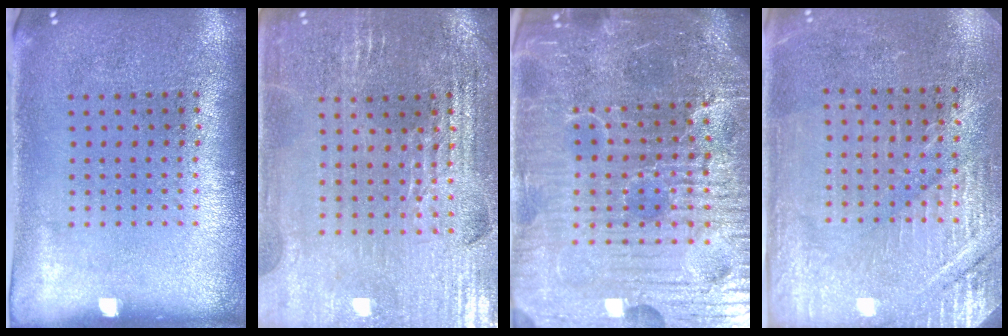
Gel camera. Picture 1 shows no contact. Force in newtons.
{"total": 2.9, "press": 2.9, "slide": 0.6}
{"total": 6.8, "press": 6.2, "slide": 2.9}
{"total": 2.9, "press": 2.9, "slide": 0.2}